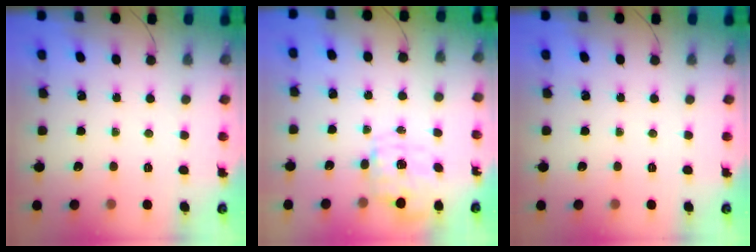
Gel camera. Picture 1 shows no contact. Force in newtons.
{"total": 2.8, "press": 2.7, "slide": 0.9}
{"total": 0.0}